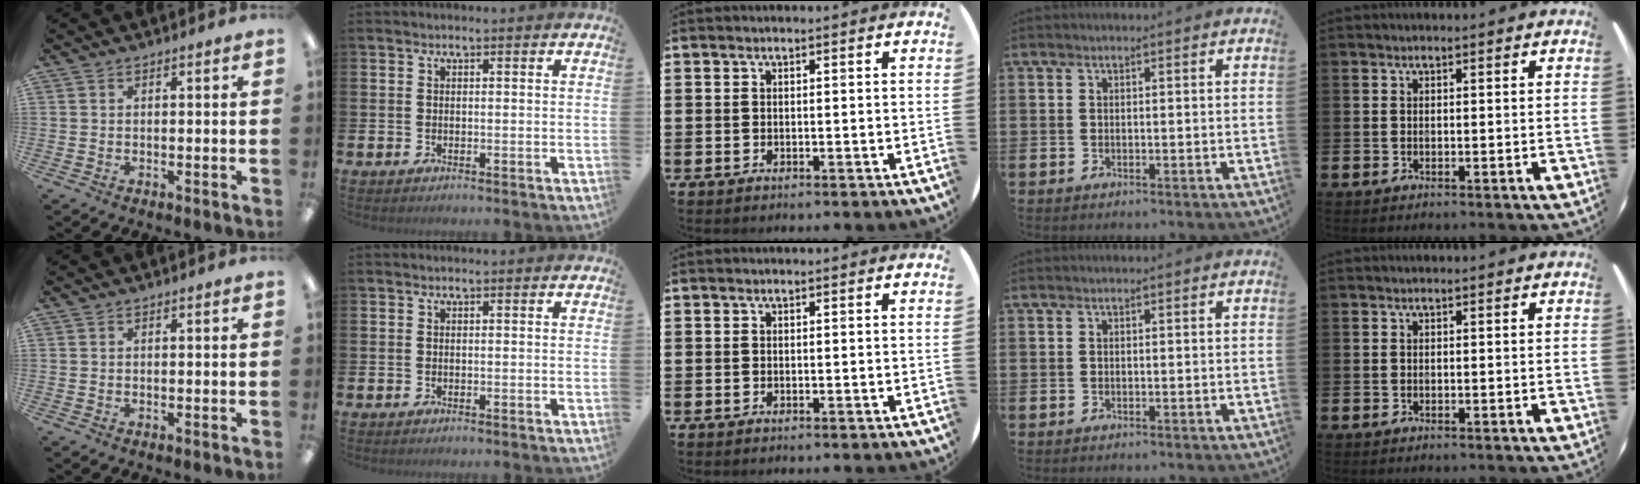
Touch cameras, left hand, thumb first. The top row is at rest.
{}